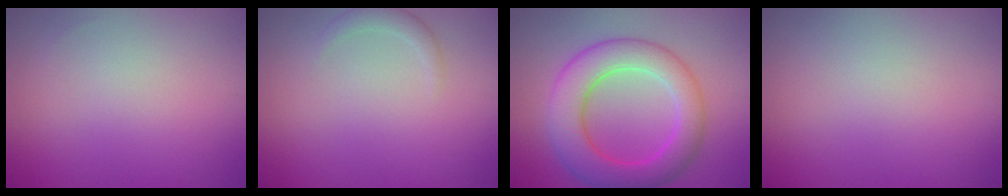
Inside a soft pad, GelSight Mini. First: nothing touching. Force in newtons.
{"total": 1.2, "press": 1.2, "slide": 0.0}
{"total": 7.5, "press": 7.5, "slide": 0.1}
{"total": 0.0}